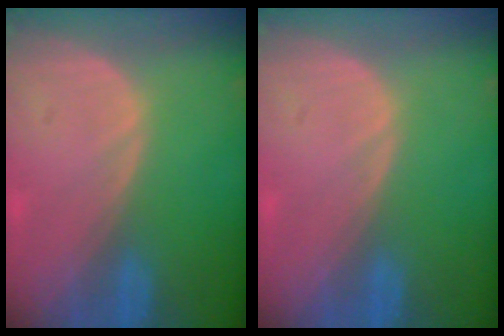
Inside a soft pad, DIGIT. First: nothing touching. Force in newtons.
{"total": 0.0}